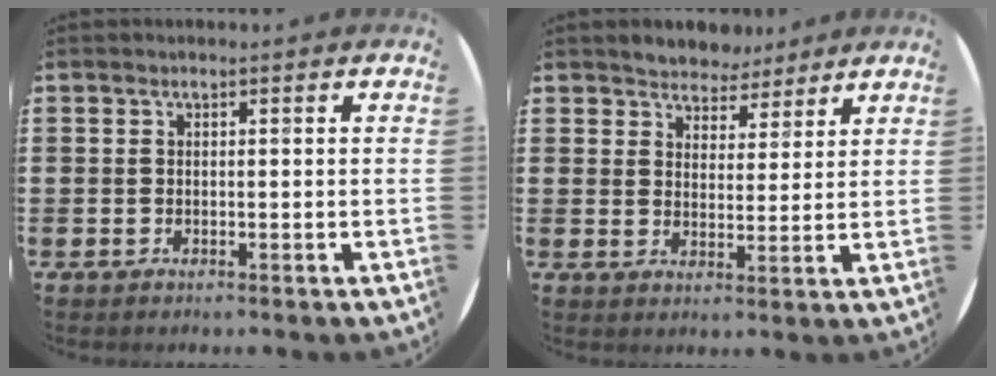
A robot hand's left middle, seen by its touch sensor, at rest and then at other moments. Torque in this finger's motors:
{"motor_torque": [0.31, -0.29, 0.07, 0.01]}